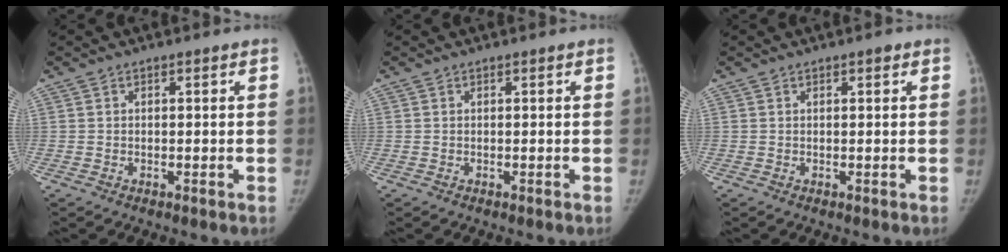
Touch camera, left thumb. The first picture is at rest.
{"total": 0.0}
{"total": 0.7, "force": [0.4, 0.3, 0.5], "torque": [-0.004, 0.000, 0.004]}